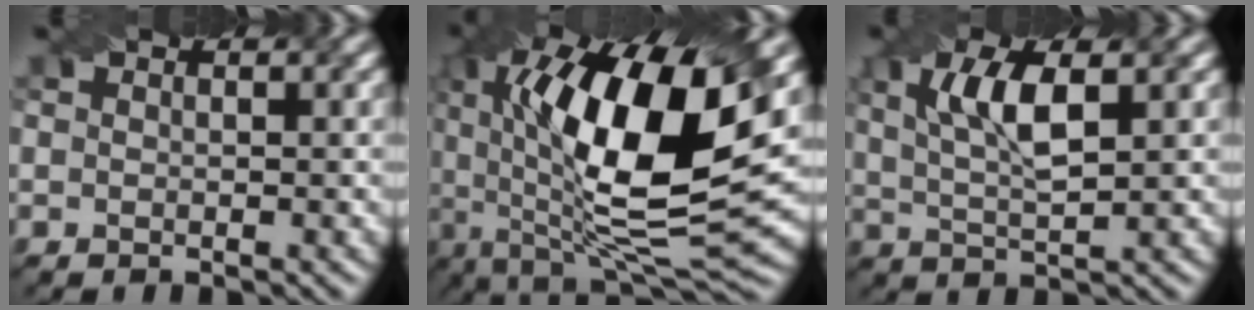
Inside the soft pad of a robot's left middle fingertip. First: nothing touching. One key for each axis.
{"total": 16.8, "fx": 3.5, "fy": 5.9, "fz": 15.3, "tx": -0.259, "ty": -0.006, "tz": 0.051}
{"total": 5.5, "fx": 1.8, "fy": 1.7, "fz": 4.9, "tx": -0.097, "ty": 0.002, "tz": 0.033}